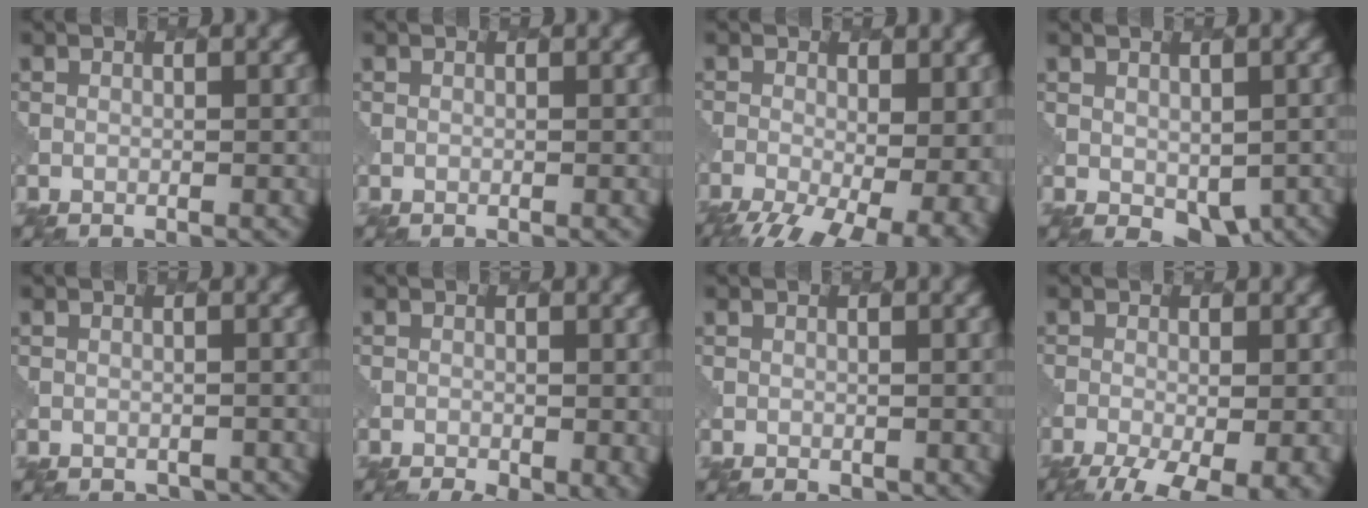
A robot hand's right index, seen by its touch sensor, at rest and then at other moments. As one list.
[{"total": 0.0}, {"total": 12.1, "force": [-5.6, 5.9, 8.9], "torque": [-0.135, -0.042, -0.062]}, {"total": 4.1, "force": [0.0, 3.0, 2.8], "torque": [-0.047, -0.019, 0.011]}, {"total": 1.0, "force": [-0.4, 0.8, 0.2], "torque": [-0.003, -0.002, -0.001]}, {"total": 5.8, "force": [-2.3, 3.0, 4.5], "torque": [-0.041, -0.007, -0.019]}, {"total": 1.3, "force": [0.2, 0.9, 0.9], "torque": [-0.012, -0.007, 0.006]}, {"total": 8.4, "force": [-4.4, 3.2, 6.4], "torque": [-0.106, -0.032, -0.059]}]